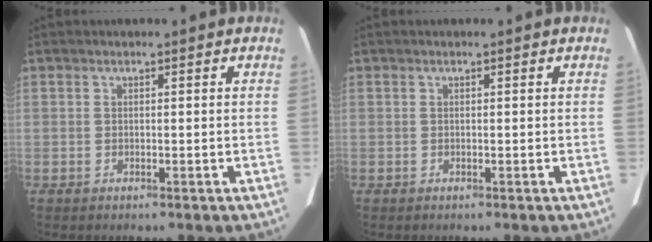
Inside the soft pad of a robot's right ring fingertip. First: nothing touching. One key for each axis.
{"total": 0.0}